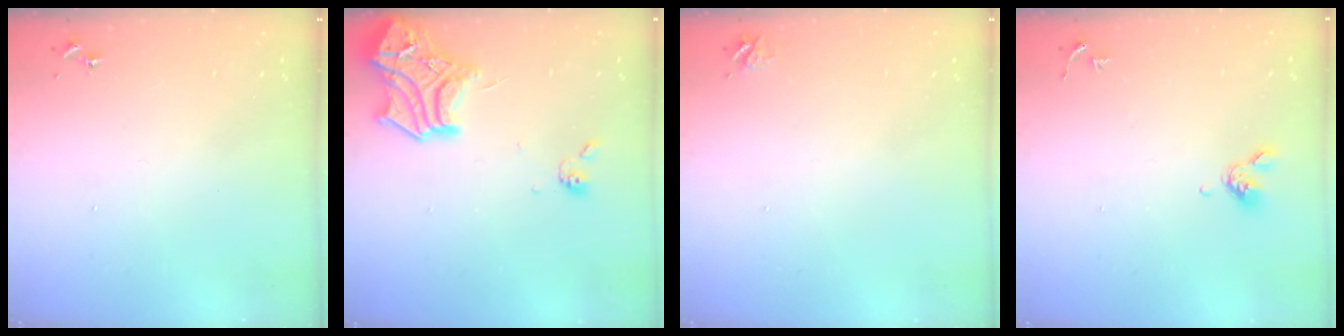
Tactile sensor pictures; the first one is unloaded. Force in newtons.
{"total": 16.2, "press": 16.2, "slide": 1.5}
{"total": 3.7, "press": 3.6, "slide": 0.5}
{"total": 5.2, "press": 5.1, "slide": 1.1}